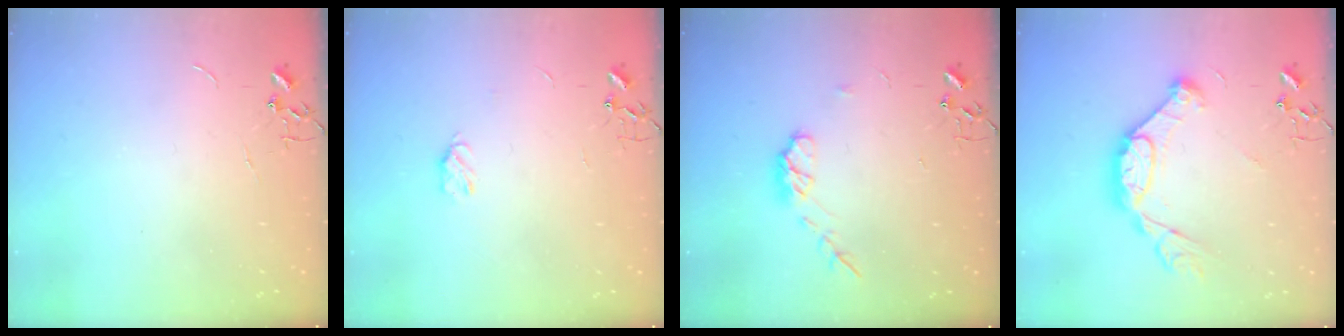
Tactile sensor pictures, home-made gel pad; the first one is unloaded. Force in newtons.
{"total": 4.5, "press": 4.4, "slide": 0.7}
{"total": 7.4, "press": 7.4, "slide": 0.4}
{"total": 15.0, "press": 15.0, "slide": 0.9}